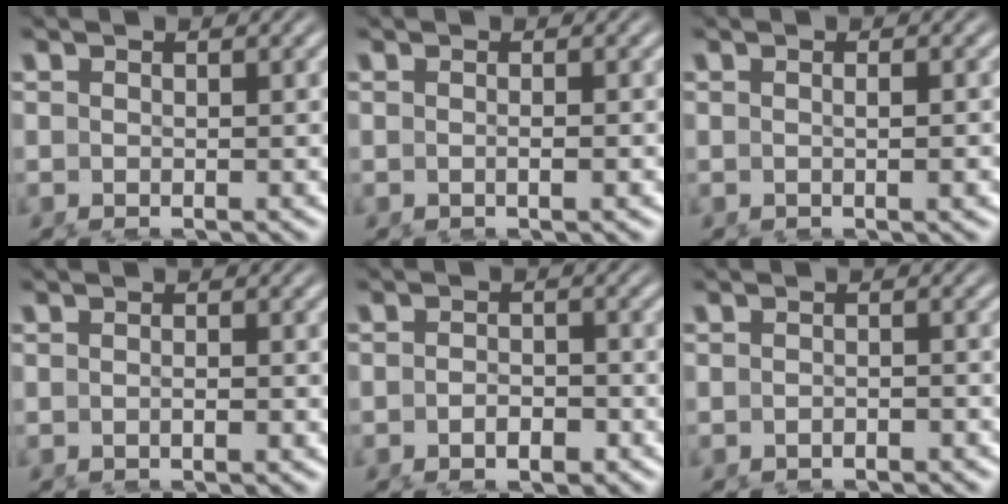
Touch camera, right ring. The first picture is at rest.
{"total": 0.7, "force": [-0.2, -0.5, 0.5], "torque": [-0.008, 0.004, -0.006]}
{"total": 0.8, "force": [-0.1, -0.5, 0.6], "torque": [-0.005, 0.006, -0.004]}
{"total": 0.6, "force": [-0.3, -0.3, 0.5], "torque": [-0.006, 0.007, -0.009]}
{"total": 2.0, "force": [-1.5, 0.7, 1.1], "torque": [0.000, 0.008, -0.031]}
{"total": 1.0, "force": [-1.0, -0.1, 0.0], "torque": [0.009, 0.008, -0.023]}